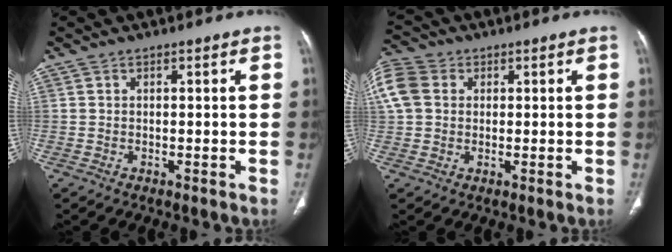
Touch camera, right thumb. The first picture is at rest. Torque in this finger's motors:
{"motor_torque": [0.18, 0.15, 0.51, -0.15, 0.18]}